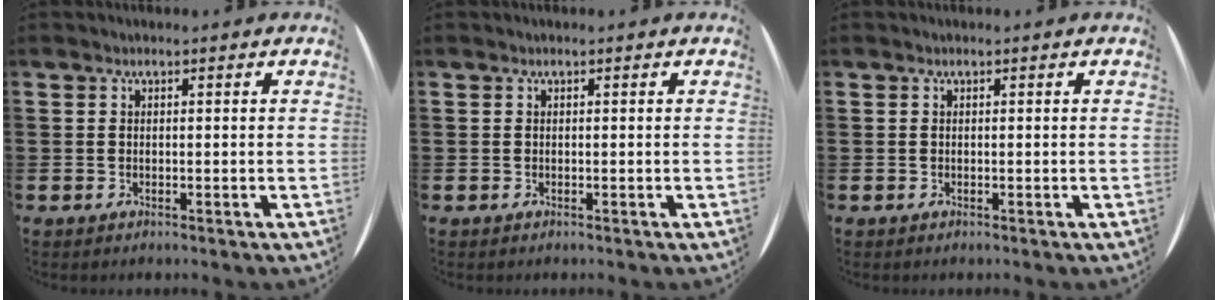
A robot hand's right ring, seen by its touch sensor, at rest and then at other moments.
{"total": 0.0}
{"total": 0.0}